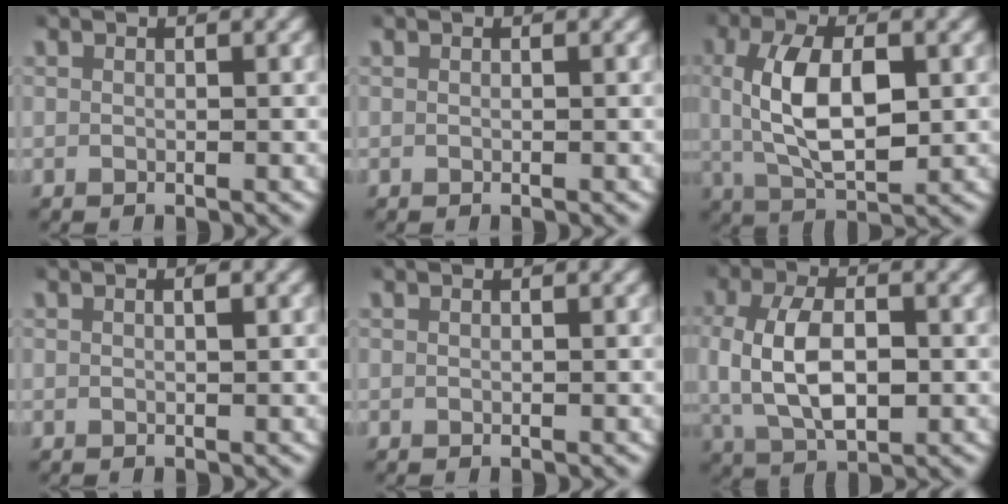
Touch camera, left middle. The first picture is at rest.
{"total": 0.0}
{"total": 6.9, "force": [0.4, 3.4, 6.0], "torque": [-0.119, -0.007, 0.013]}
{"total": 0.5, "force": [0.1, 0.1, 0.5], "torque": [-0.006, 0.001, 0.002]}
{"total": 0.0}
{"total": 6.7, "force": [-0.4, 4.3, 5.2], "torque": [-0.121, -0.009, 0.002]}